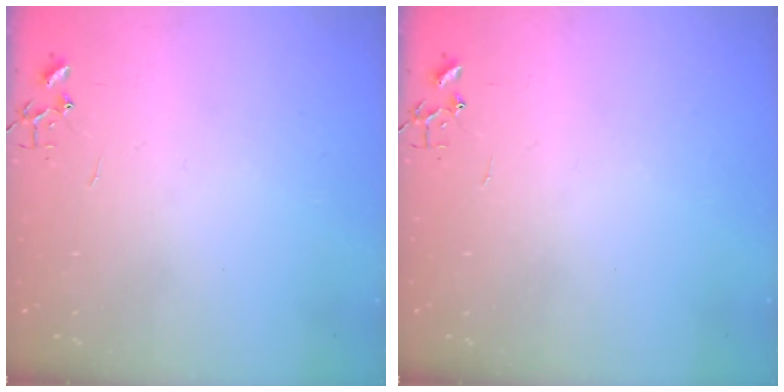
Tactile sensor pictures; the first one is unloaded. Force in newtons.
{"total": 0.0}